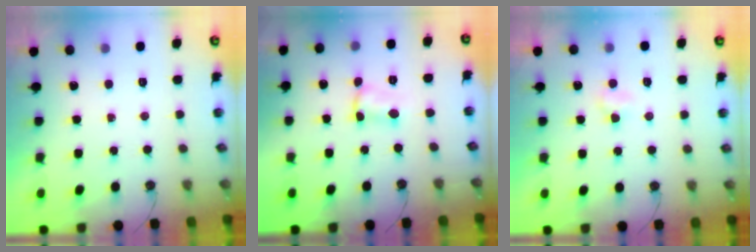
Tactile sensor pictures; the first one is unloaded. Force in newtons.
{"total": 2.5, "press": 2.5, "slide": 0.5}
{"total": 3.2, "press": 3.2, "slide": 0.4}